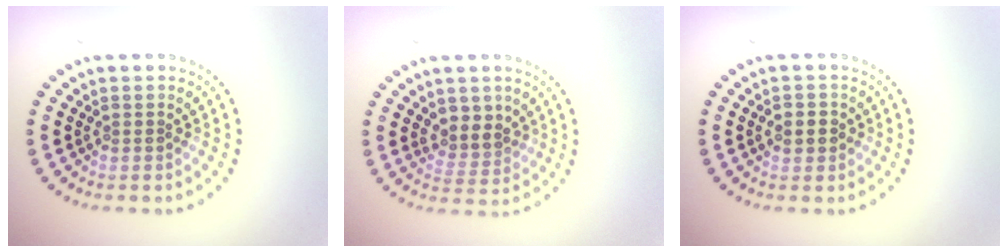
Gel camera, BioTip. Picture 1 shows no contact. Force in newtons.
{"total": 2.6, "press": 2.2, "slide": 1.4}
{"total": 1.8, "press": 1.8, "slide": 0.3}